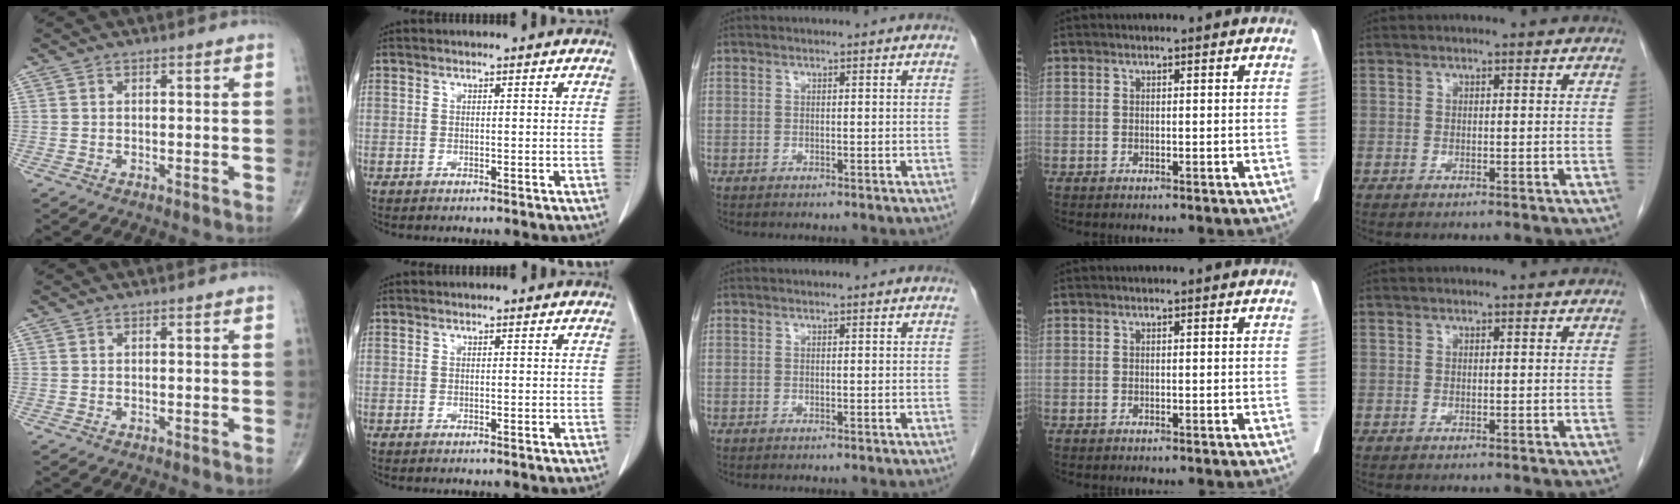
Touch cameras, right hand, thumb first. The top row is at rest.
{}